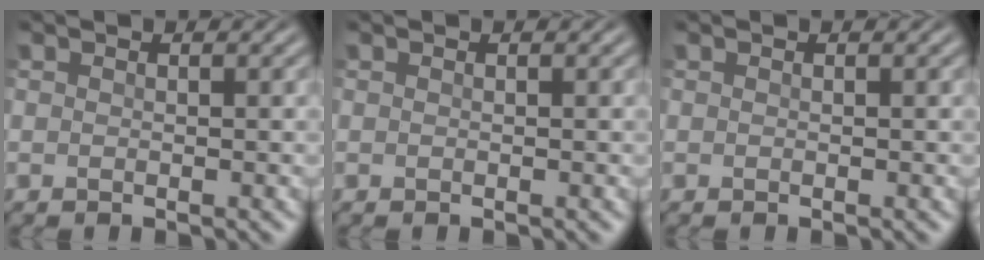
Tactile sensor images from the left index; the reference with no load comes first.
{"total": 0.0}
{"total": 0.0}